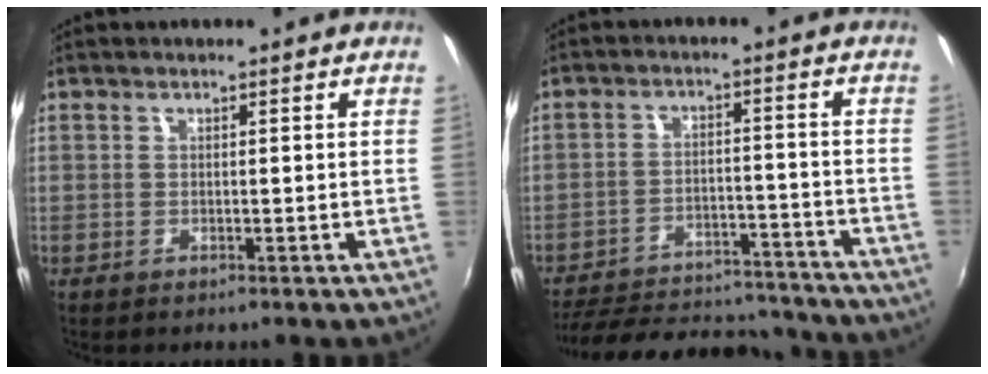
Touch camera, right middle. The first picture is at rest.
{"total": 21.9, "force": [-19.2, 7.4, 7.5], "torque": [-0.159, 0.021, -0.246]}